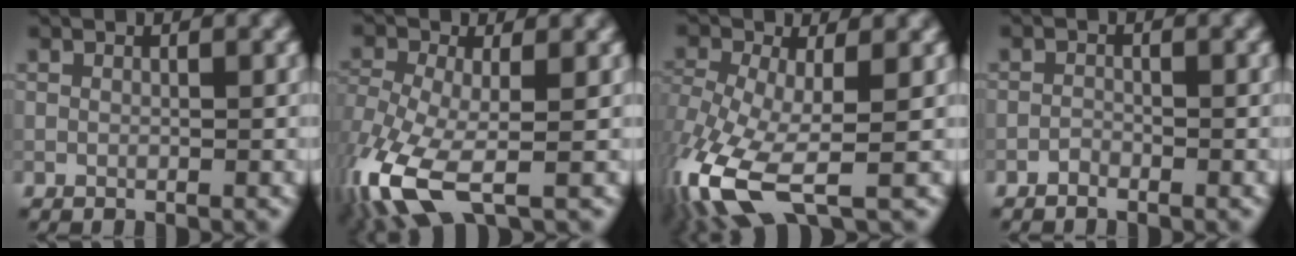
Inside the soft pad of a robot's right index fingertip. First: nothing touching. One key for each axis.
{"total": 8.0, "fx": -3.6, "fy": 3.7, "fz": 6.2, "tx": -0.150, "ty": -0.012, "tz": -0.079}
{"total": 9.9, "fx": -4.2, "fy": 4.3, "fz": 7.8, "tx": -0.186, "ty": -0.021, "tz": -0.086}
{"total": 0.7, "fx": -0.7, "fy": 0.3, "fz": 0.2, "tx": -0.003, "ty": 0.000, "tz": -0.015}